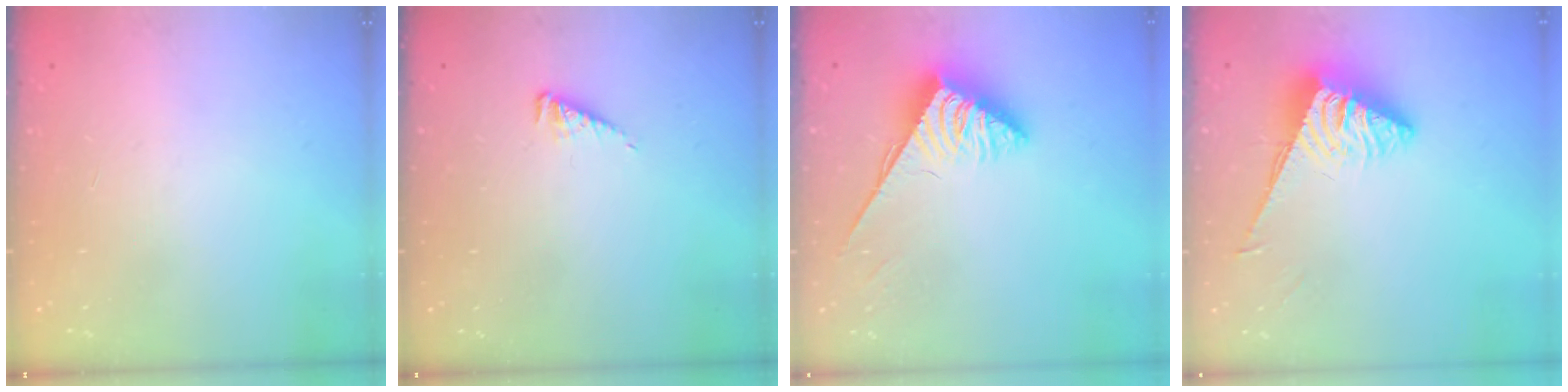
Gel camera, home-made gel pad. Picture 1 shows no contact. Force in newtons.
{"total": 4.4, "press": 4.4, "slide": 0.6}
{"total": 3.7, "press": 3.6, "slide": 0.6}
{"total": 4.2, "press": 4.2, "slide": 0.3}